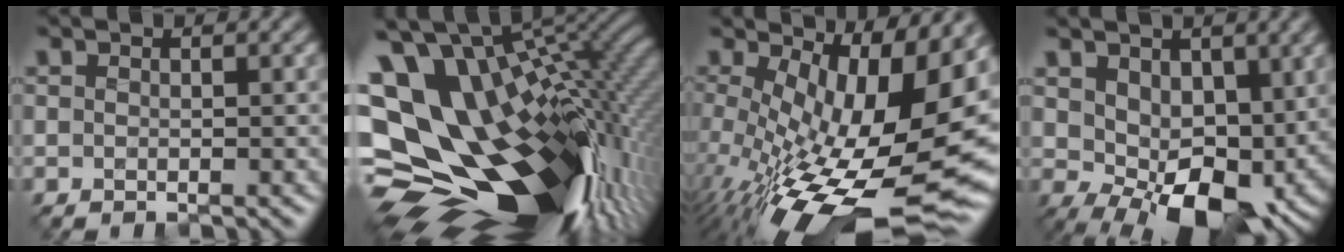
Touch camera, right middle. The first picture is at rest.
{"total": 18.7, "force": [-1.3, 11.7, 14.6], "torque": [-0.278, -0.019, 0.009]}
{"total": 17.0, "force": [-1.1, 6.6, 15.6], "torque": [-0.239, -0.033, 0.003]}
{"total": 9.7, "force": [-0.1, 6.2, 7.5], "torque": [-0.127, -0.027, 0.010]}